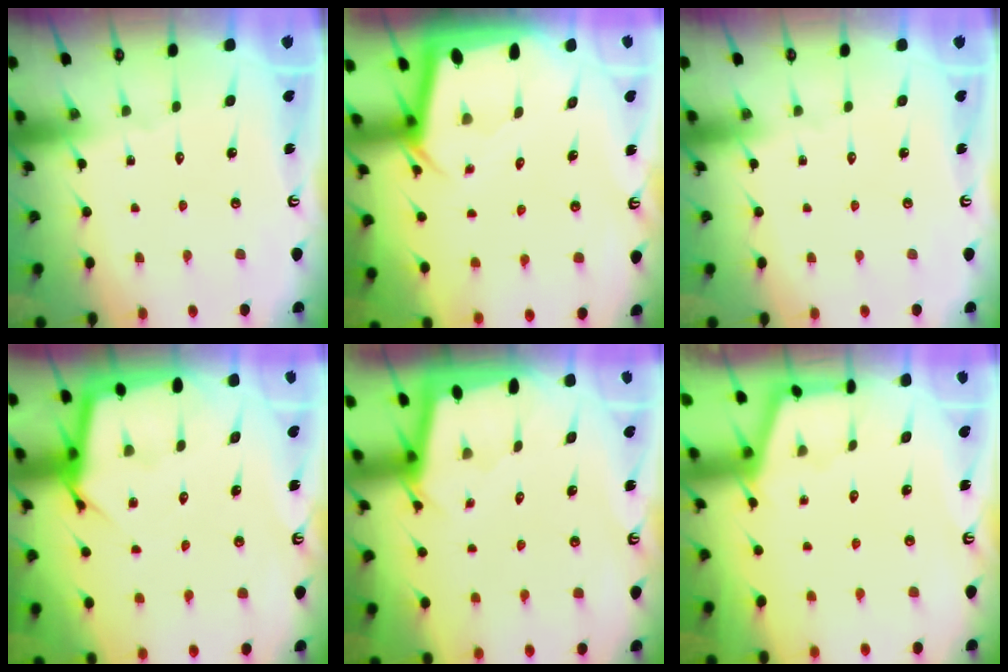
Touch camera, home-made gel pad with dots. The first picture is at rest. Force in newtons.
{"total": 2.7, "press": 2.7, "slide": 0.2}
{"total": 0.0}
{"total": 6.4, "press": 6.4, "slide": 0.6}
{"total": 2.1, "press": 2.1, "slide": 0.1}
{"total": 2.4, "press": 2.4, "slide": 0.4}